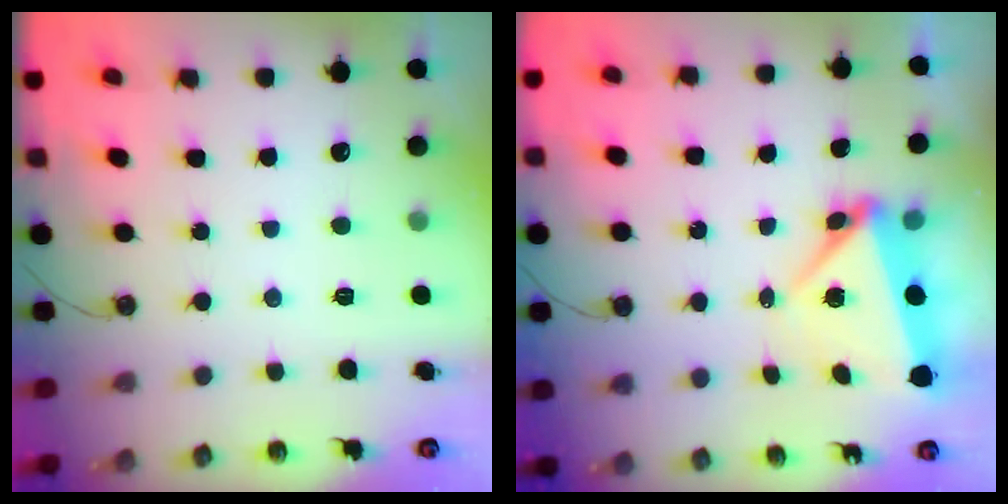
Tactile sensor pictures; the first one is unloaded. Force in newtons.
{"total": 6.1, "press": 6.1, "slide": 0.6}